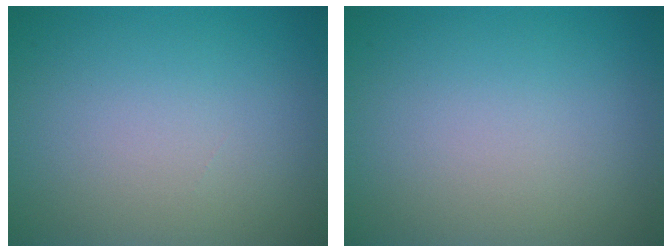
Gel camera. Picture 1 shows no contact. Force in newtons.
{"total": 0.0}